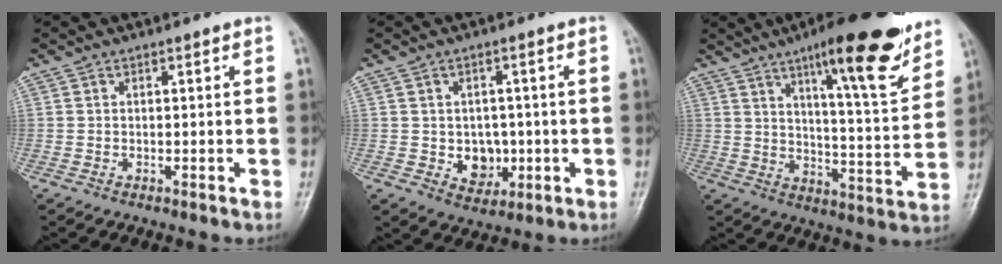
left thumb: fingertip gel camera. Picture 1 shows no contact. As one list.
[{"total": 5.8, "force": [-0.7, 4.8, 3.3], "torque": [-0.015, 0.002, 0.001]}, {"total": 18.5, "force": [11.7, 3.8, 13.8], "torque": [-0.171, -0.065, 0.178]}]